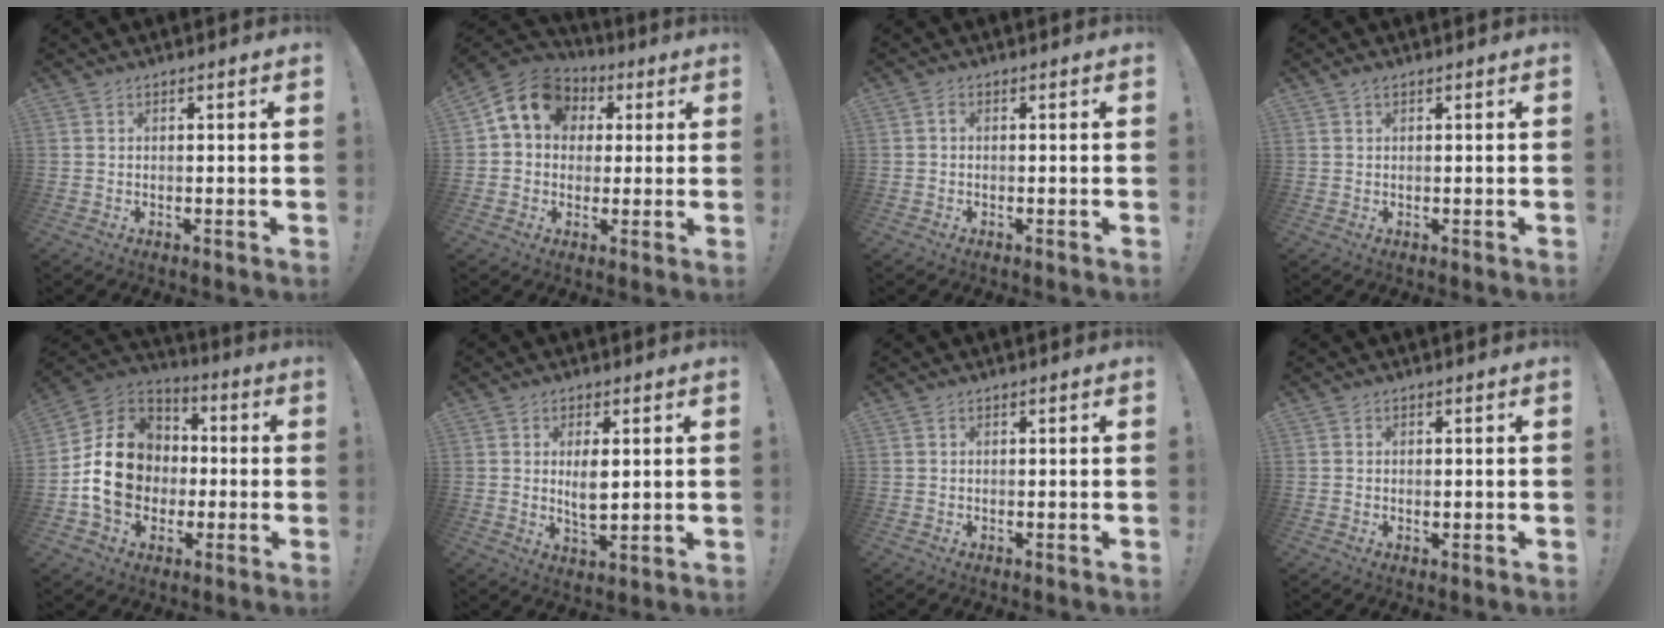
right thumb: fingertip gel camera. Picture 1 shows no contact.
{"total": 11.5, "force": [3.4, 9.3, 5.7], "torque": [-0.083, -0.004, 0.070]}
{"total": 0.7, "force": [-0.4, 0.3, 0.5], "torque": [-0.011, 0.002, -0.006]}
{"total": 1.1, "force": [0.8, 0.5, 0.6], "torque": [-0.004, -0.001, 0.013]}
{"total": 18.1, "force": [-1.6, 14.9, 10.1], "torque": [-0.158, 0.025, -0.018]}
{"total": 5.7, "force": [1.3, 2.9, 4.8], "torque": [-0.064, -0.014, 0.015]}
{"total": 0.0}
{"total": 0.7, "force": [0.0, 0.6, 0.3], "torque": [0.002, -0.002, -0.002]}